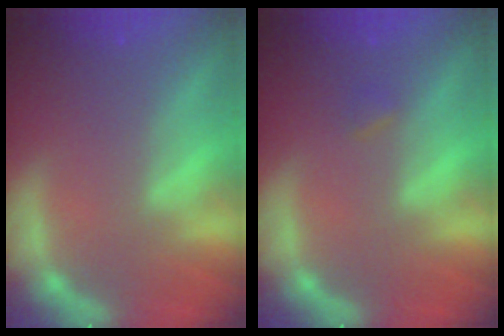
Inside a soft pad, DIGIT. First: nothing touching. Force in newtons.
{"total": 0.9}